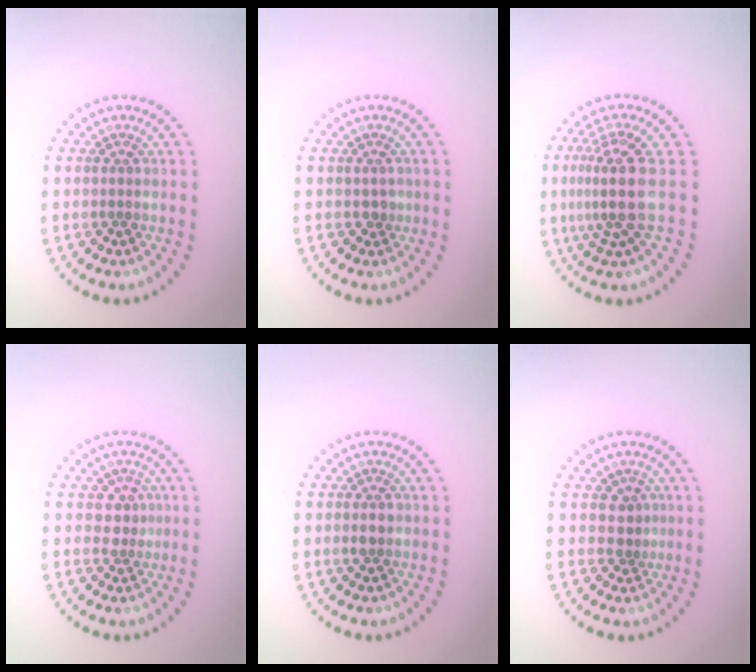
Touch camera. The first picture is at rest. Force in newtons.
{"total": 0.9, "press": 0.8, "slide": 0.5}
{"total": 4.2, "press": 3.1, "slide": 2.8}
{"total": 1.7, "press": 1.5, "slide": 0.9}
{"total": 0.9, "press": 0.9, "slide": 0.0}
{"total": 1.3, "press": 1.0, "slide": 0.8}